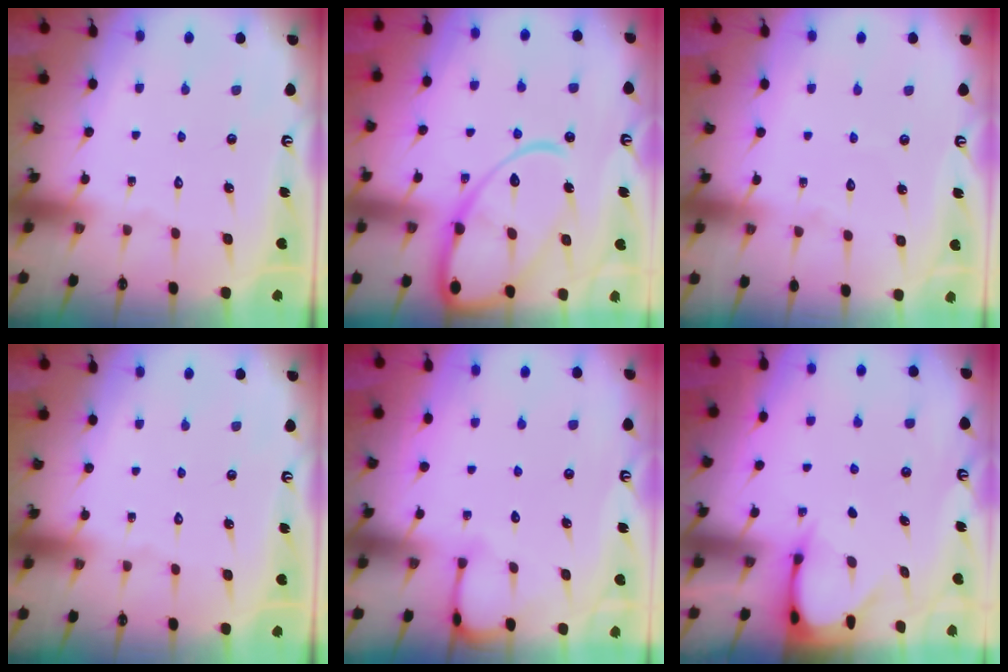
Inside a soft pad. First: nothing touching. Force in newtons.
{"total": 18.7, "press": 18.6, "slide": 1.9}
{"total": 2.9, "press": 2.9, "slide": 0.3}
{"total": 0.0}
{"total": 3.0, "press": 3.0, "slide": 0.3}
{"total": 3.5, "press": 3.5, "slide": 0.3}